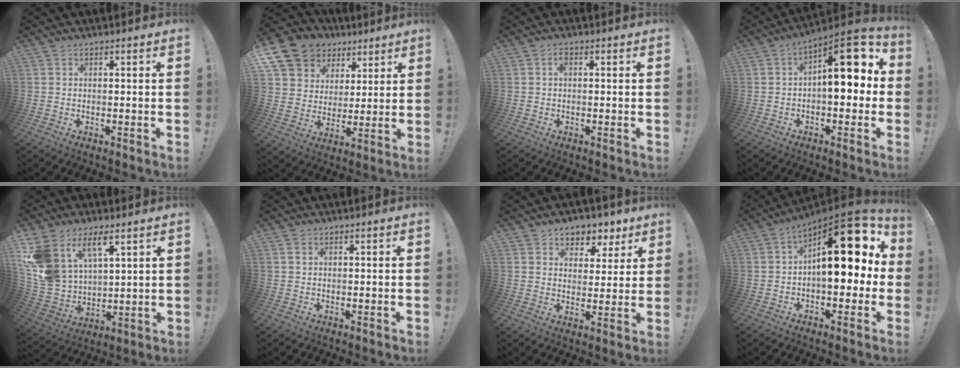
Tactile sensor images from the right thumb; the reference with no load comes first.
{"total": 13.2, "force": [7.8, 9.9, 3.9], "torque": [-0.067, -0.053, 0.161]}
{"total": 1.4, "force": [0.1, 0.9, 1.1], "torque": [-0.018, 0.002, -0.001]}
{"total": 15.6, "force": [3.3, 7.3, 13.4], "torque": [-0.167, -0.021, 0.051]}
{"total": 14.2, "force": [8.1, 9.0, 7.3], "torque": [-0.160, -0.049, 0.161]}
{"total": 0.8, "force": [0.5, 0.4, 0.5], "torque": [-0.002, -0.002, 0.007]}
{"total": 6.1, "force": [4.0, 4.6, 1.1], "torque": [-0.003, -0.037, 0.075]}
{"total": 22.7, "force": [5.0, 10.5, 19.5], "torque": [-0.267, -0.027, 0.086]}